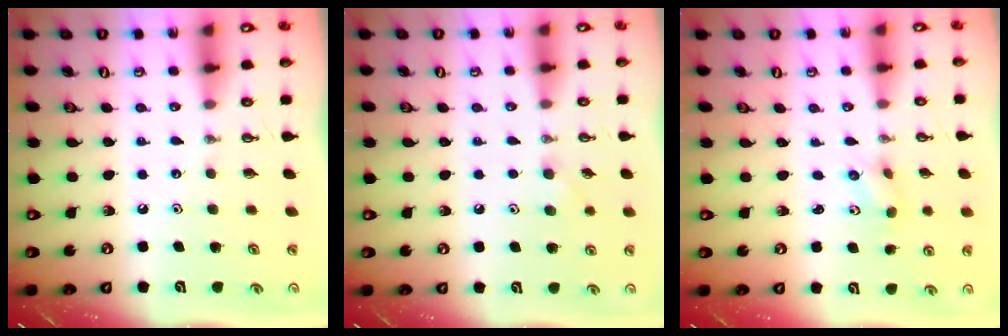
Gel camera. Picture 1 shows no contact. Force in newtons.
{"total": 5.1, "press": 4.6, "slide": 2.2}
{"total": 2.9, "press": 2.7, "slide": 1.2}